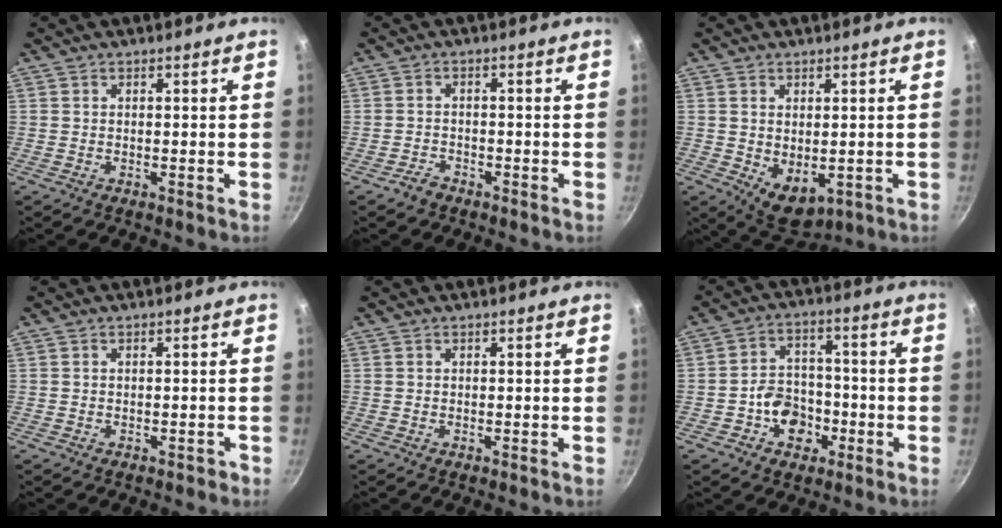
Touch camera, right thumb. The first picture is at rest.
{"total": 2.1, "force": [-1.8, 1.1, 0.5], "torque": [-0.006, 0.021, -0.029]}
{"total": 6.5, "force": [-0.2, 4.2, 5.0], "torque": [-0.061, -0.019, 0.014]}
{"total": 0.7, "force": [-0.5, 0.4, 0.2], "torque": [0.005, 0.012, 0.003]}
{"total": 0.0}
{"total": 8.9, "force": [-3.2, 6.9, 4.5], "torque": [-0.041, 0.031, -0.056]}